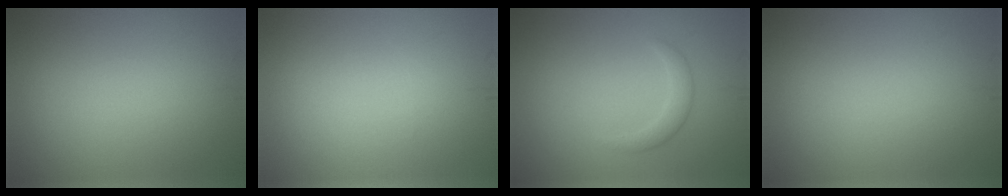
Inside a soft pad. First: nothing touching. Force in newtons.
{"total": 0.0}
{"total": 1.6, "press": 1.6, "slide": 0.0}
{"total": 0.0}